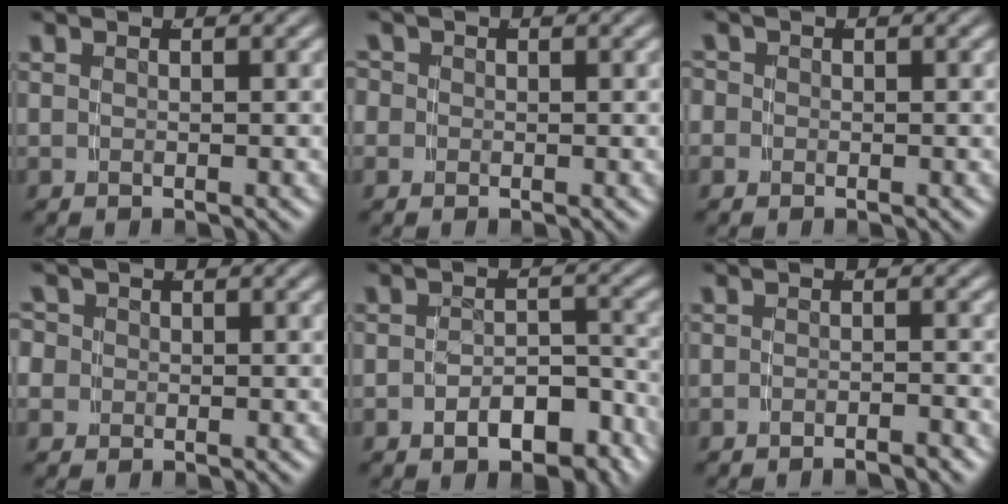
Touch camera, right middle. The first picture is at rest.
{"total": 2.0, "force": [-0.1, 2.0, 0.3], "torque": [-0.009, 0.000, -0.010]}
{"total": 1.7, "force": [-0.2, 1.7, 0.2], "torque": [-0.007, 0.000, -0.012]}
{"total": 3.8, "force": [-0.1, 3.6, 1.1], "torque": [-0.032, -0.006, -0.008]}
{"total": 4.7, "force": [-3.5, 2.1, 2.2], "torque": [-0.024, -0.007, -0.052]}
{"total": 1.7, "force": [-1.7, -0.2, 0.2], "torque": [0.000, 0.002, -0.032]}